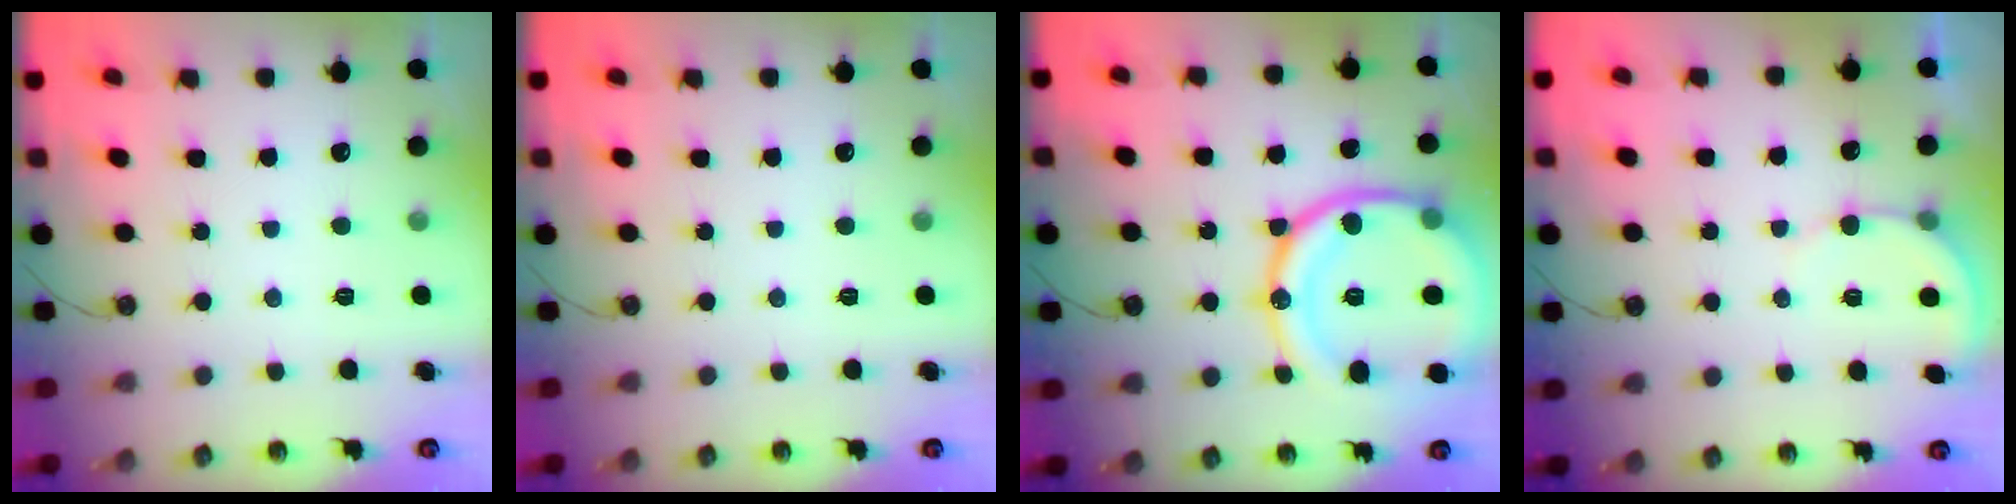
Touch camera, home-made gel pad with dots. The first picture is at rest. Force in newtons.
{"total": 0.0}
{"total": 24.4, "press": 24.3, "slide": 2.6}
{"total": 4.4, "press": 4.3, "slide": 1.0}